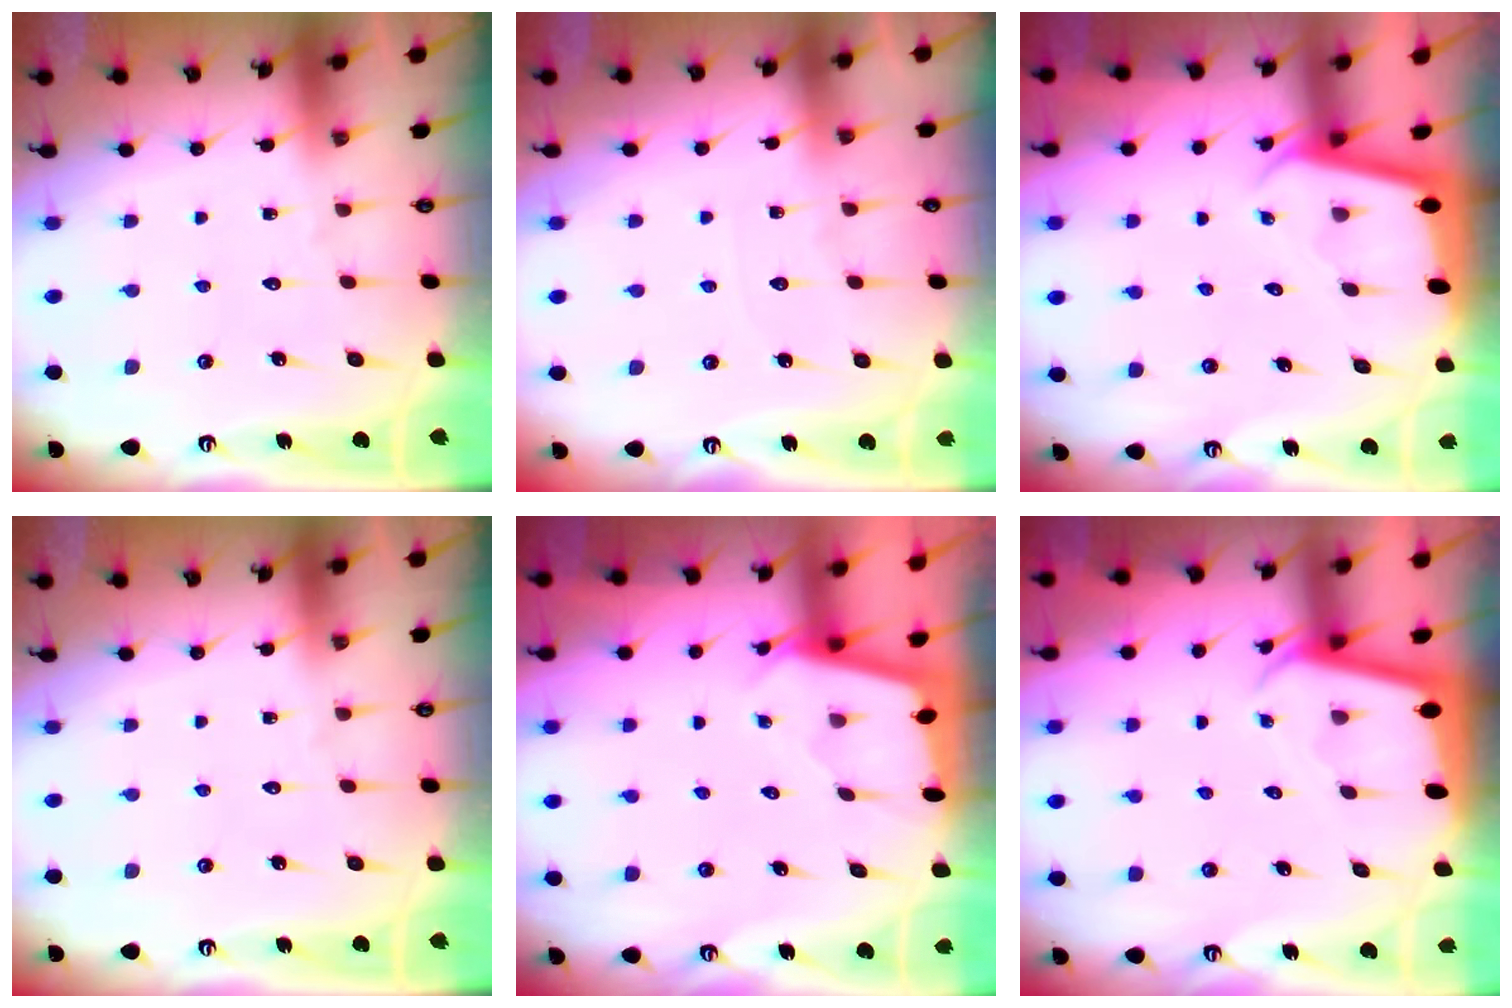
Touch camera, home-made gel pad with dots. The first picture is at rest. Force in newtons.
{"total": 3.4, "press": 3.4, "slide": 0.5}
{"total": 1.9, "press": 1.9, "slide": 0.1}
{"total": 0.0}
{"total": 1.8, "press": 1.8, "slide": 0.2}
{"total": 2.1, "press": 2.1, "slide": 0.2}